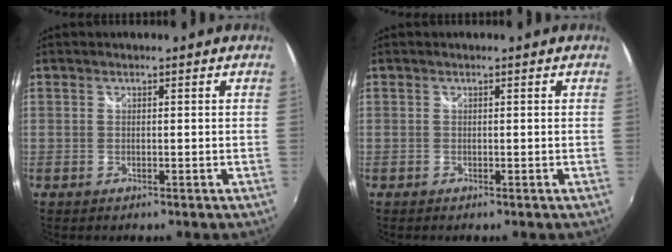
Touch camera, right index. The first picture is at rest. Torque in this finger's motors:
{"motor_torque": [-0.02, -0.02, -0.01, 0.01]}